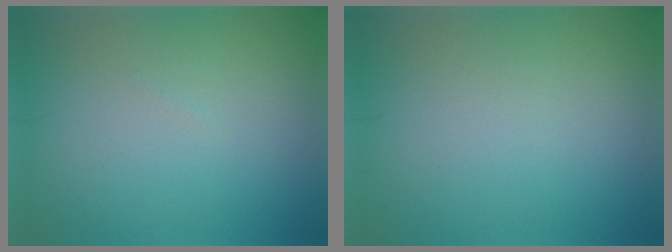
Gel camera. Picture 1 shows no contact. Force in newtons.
{"total": 0.0}